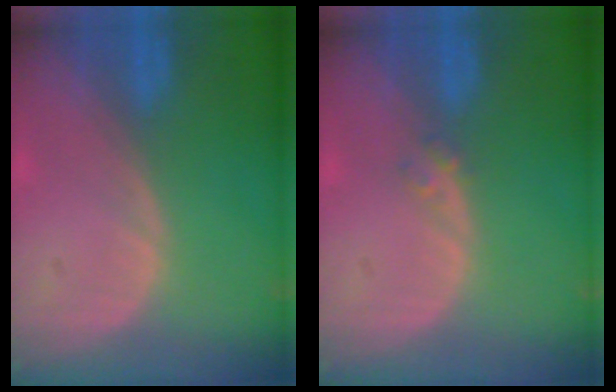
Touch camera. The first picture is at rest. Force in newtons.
{"total": 1.4, "press": 1.2, "slide": 0.7}